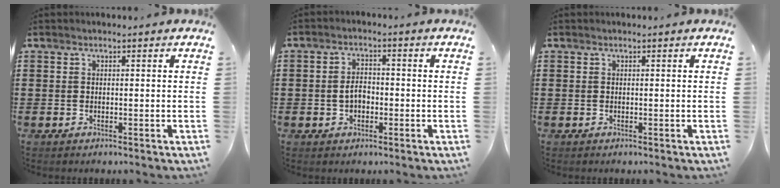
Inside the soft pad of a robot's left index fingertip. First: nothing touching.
{"total": 3.1, "force": [-0.5, 1.9, 2.3], "torque": [-0.046, 0.005, -0.012]}
{"total": 0.0}